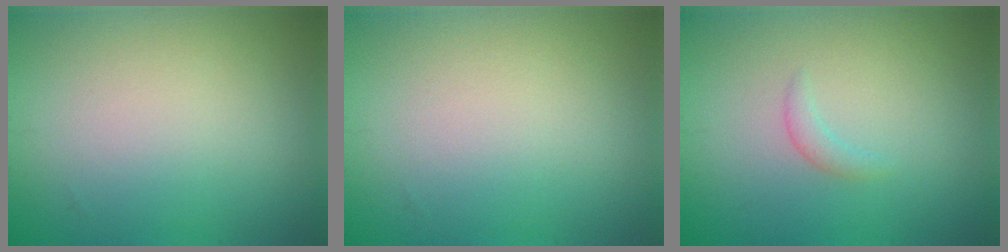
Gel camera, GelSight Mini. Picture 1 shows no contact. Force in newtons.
{"total": 0.0}
{"total": 0.9, "press": 0.9, "slide": 0.1}